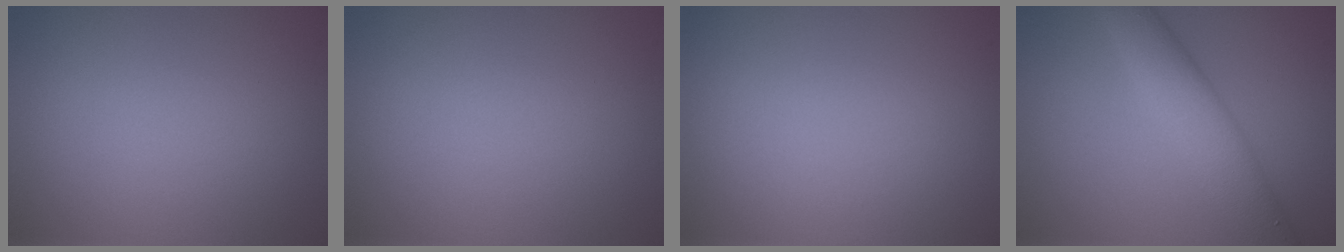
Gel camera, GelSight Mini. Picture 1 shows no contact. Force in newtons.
{"total": 0.0}
{"total": 0.0}
{"total": 5.1, "press": 5.1, "slide": 0.0}